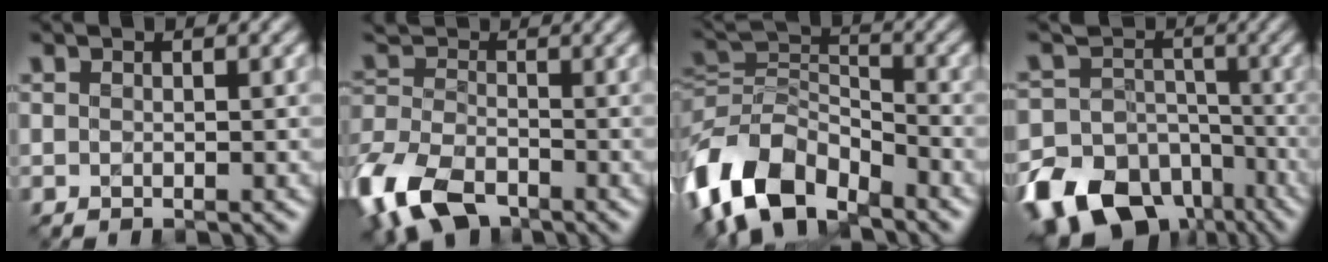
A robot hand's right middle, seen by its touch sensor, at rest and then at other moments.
{"total": 10.5, "force": [-6.1, 6.2, 5.8], "torque": [-0.135, -0.031, -0.127]}
{"total": 11.0, "force": [-6.9, 6.1, 5.9], "torque": [-0.114, -0.007, -0.141]}
{"total": 17.0, "force": [-9.4, 12.8, 6.1], "torque": [-0.127, -0.060, -0.167]}